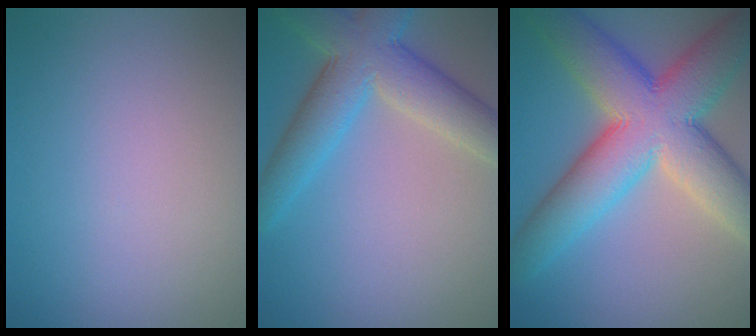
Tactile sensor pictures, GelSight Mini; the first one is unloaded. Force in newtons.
{"total": 7.5, "press": 7.5, "slide": 0.4}
{"total": 12.6, "press": 12.6, "slide": 0.4}